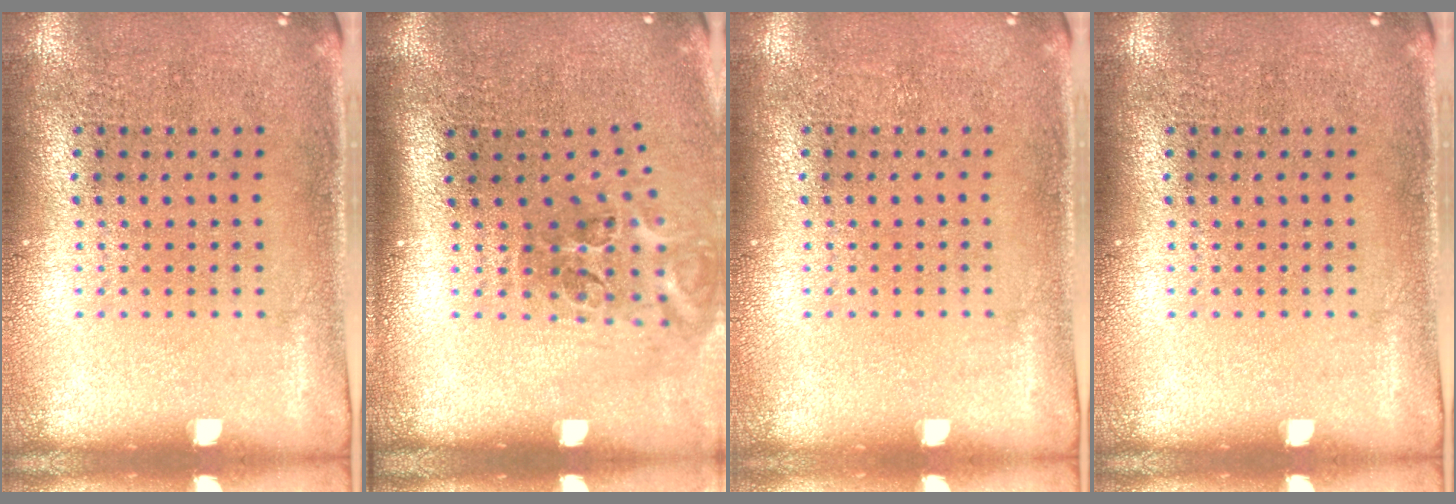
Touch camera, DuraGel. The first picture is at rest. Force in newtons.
{"total": 2.2, "press": 1.3, "slide": 1.7}
{"total": 0.0}
{"total": 0.0}